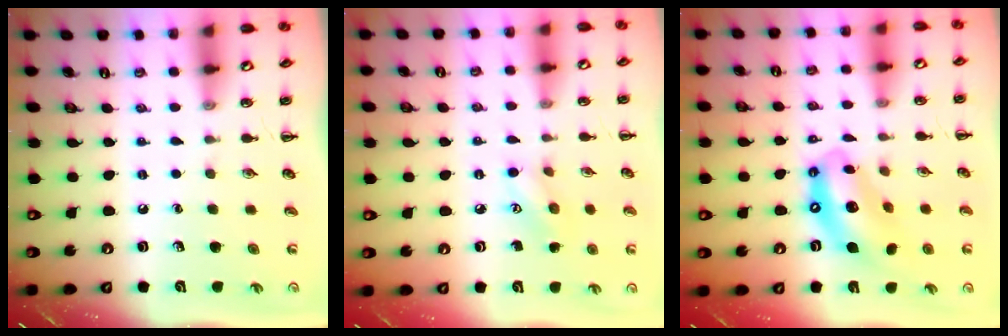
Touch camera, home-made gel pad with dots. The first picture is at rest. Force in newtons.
{"total": 6.5, "press": 6.4, "slide": 1.2}
{"total": 12.1, "press": 11.7, "slide": 3.3}